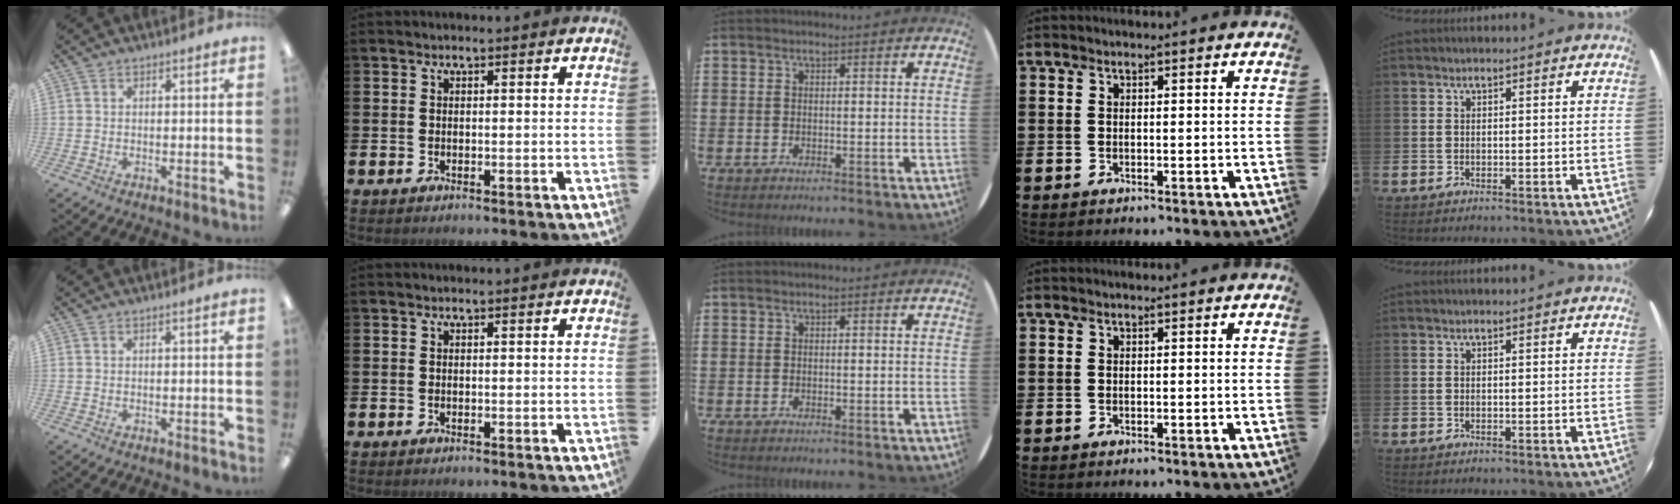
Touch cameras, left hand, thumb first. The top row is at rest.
{}